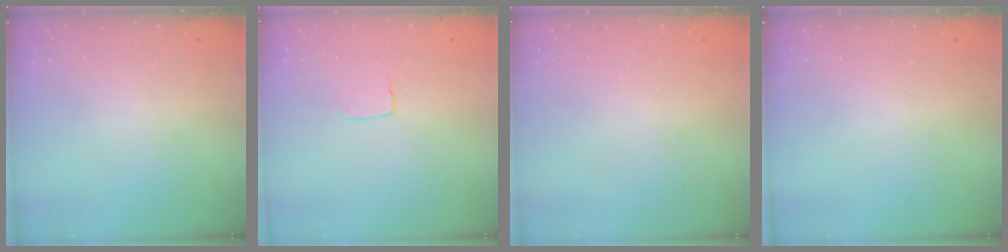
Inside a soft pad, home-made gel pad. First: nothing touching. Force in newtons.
{"total": 4.1, "press": 4.0, "slide": 0.2}
{"total": 0.0}
{"total": 0.0}